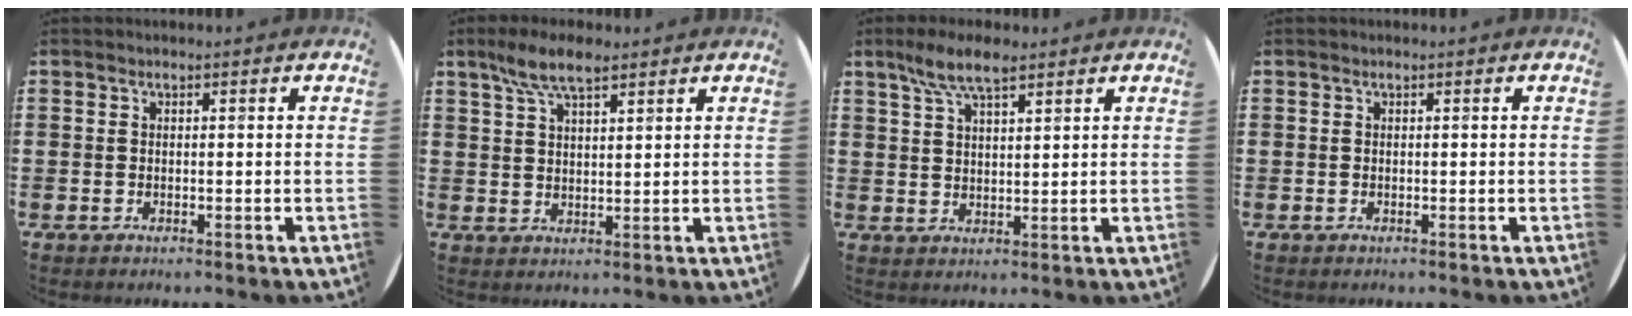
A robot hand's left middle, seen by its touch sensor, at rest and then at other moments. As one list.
[{"total": 6.1, "force": [4.5, 1.8, 3.8], "torque": [-0.084, 0.001, 0.080]}, {"total": 6.2, "force": [4.5, 1.7, 3.9], "torque": [-0.086, 0.001, 0.080]}, {"total": 0.0}]